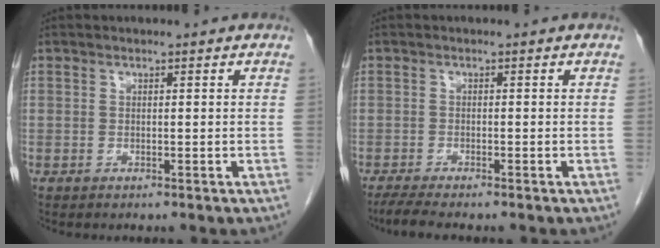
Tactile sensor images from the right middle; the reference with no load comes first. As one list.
[{"total": 3.9, "force": [-3.3, 0.2, 2.2], "torque": [-0.041, -0.010, -0.053]}]